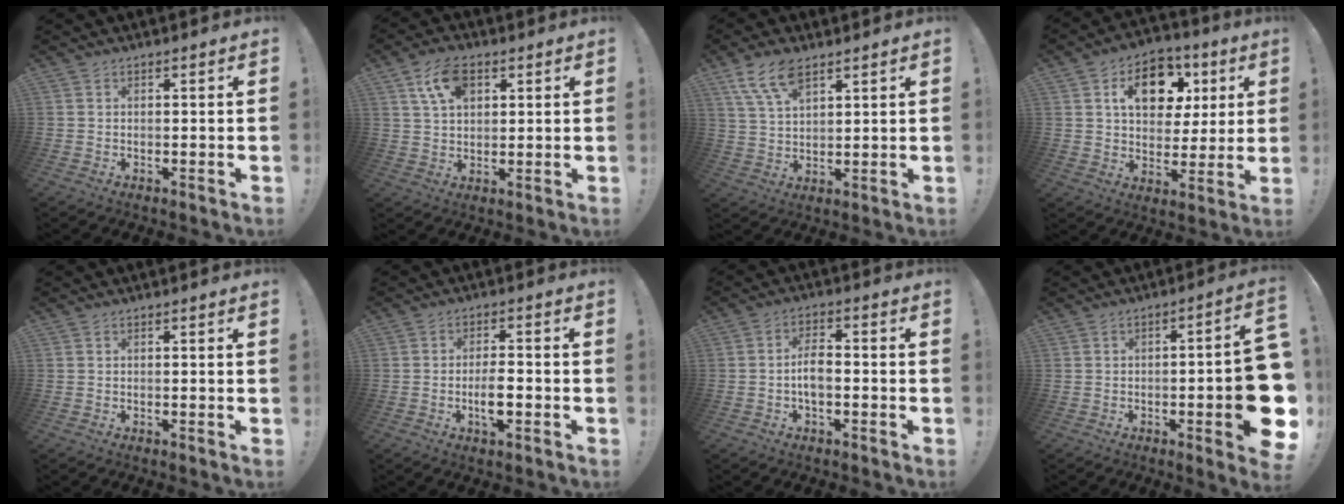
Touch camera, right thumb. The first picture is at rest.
{"total": 9.7, "force": [4.4, 5.8, 6.4], "torque": [-0.108, -0.001, 0.085]}
{"total": 9.3, "force": [6.0, 4.0, 5.9], "torque": [-0.111, -0.020, 0.114]}
{"total": 15.3, "force": [6.0, 10.6, 9.2], "torque": [-0.131, -0.015, 0.111]}
{"total": 0.6, "force": [0.0, -0.4, 0.5], "torque": [-0.003, -0.004, -0.003]}
{"total": 6.5, "force": [-2.2, 2.2, 5.8], "torque": [-0.104, -0.002, -0.041]}
{"total": 5.9, "force": [-1.4, 2.9, 5.0], "torque": [-0.093, 0.000, -0.028]}
{"total": 13.1, "force": [-3.0, 2.4, 12.5], "torque": [-0.161, 0.004, -0.040]}